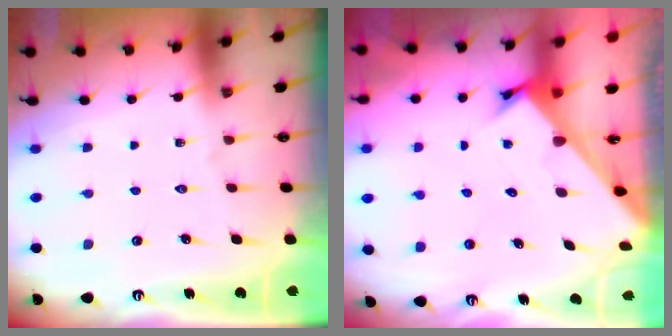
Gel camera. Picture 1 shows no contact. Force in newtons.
{"total": 2.3, "press": 2.3, "slide": 0.2}